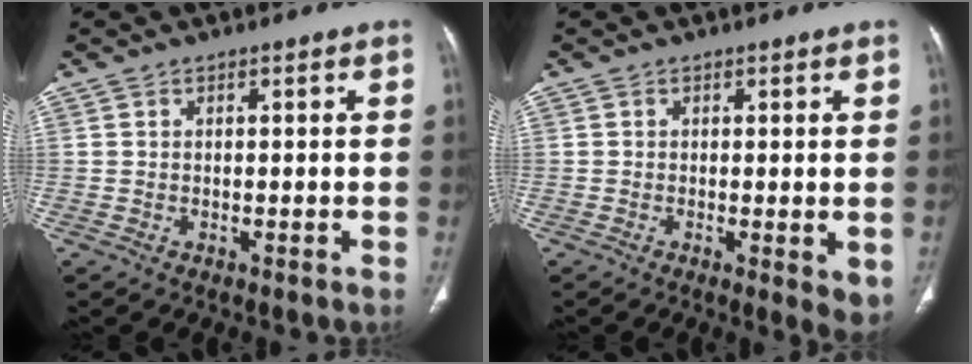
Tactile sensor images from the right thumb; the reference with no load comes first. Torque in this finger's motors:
{"motor_torque": [-0.30, 0.17, -0.17, -0.17, 0.03]}